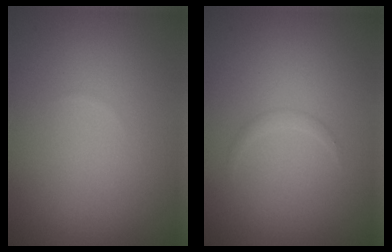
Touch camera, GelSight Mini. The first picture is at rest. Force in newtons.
{"total": 0.5, "press": 0.5, "slide": 0.0}